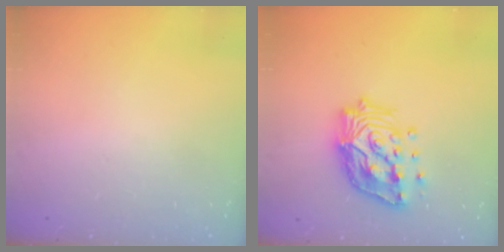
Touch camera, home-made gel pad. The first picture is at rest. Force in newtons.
{"total": 16.9, "press": 16.7, "slide": 2.3}